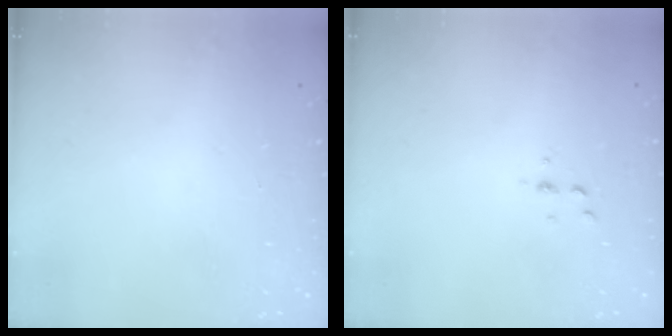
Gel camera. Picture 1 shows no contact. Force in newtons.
{"total": 2.5, "press": 2.4, "slide": 0.2}